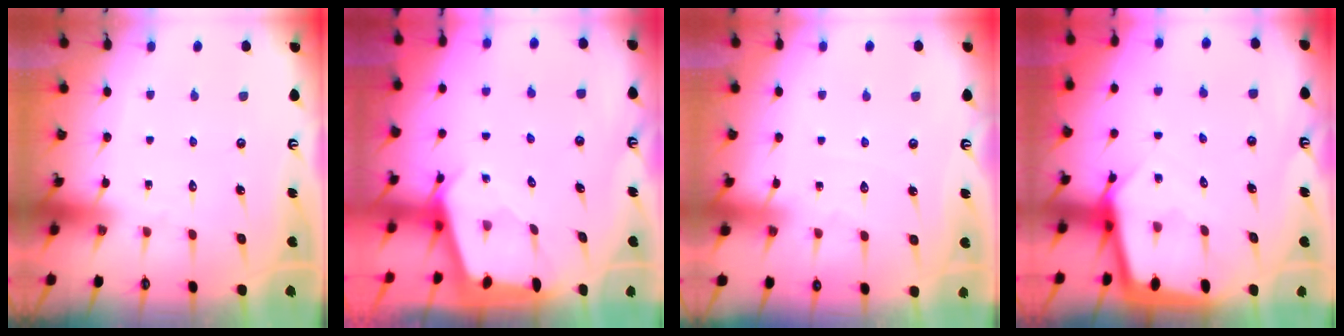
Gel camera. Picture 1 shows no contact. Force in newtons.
{"total": 2.6, "press": 2.6, "slide": 0.3}
{"total": 2.8, "press": 2.8, "slide": 0.5}
{"total": 3.7, "press": 3.7, "slide": 0.3}